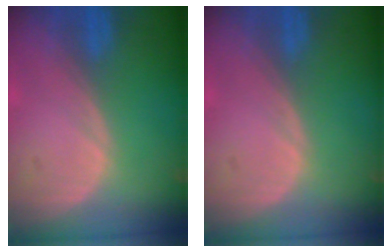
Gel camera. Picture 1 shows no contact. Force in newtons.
{"total": 0.5, "press": 0.0, "slide": 0.5}